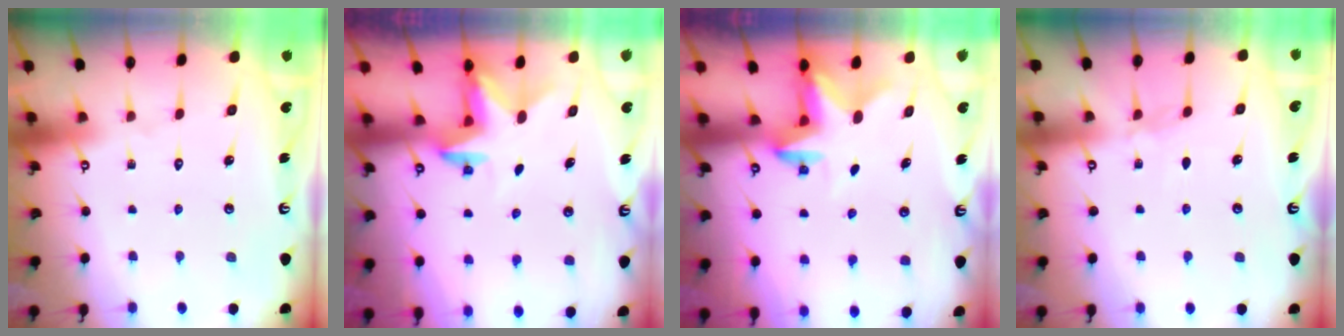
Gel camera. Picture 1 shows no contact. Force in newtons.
{"total": 2.4, "press": 2.3, "slide": 0.4}
{"total": 2.8, "press": 2.8, "slide": 0.6}
{"total": 3.0, "press": 2.9, "slide": 0.5}